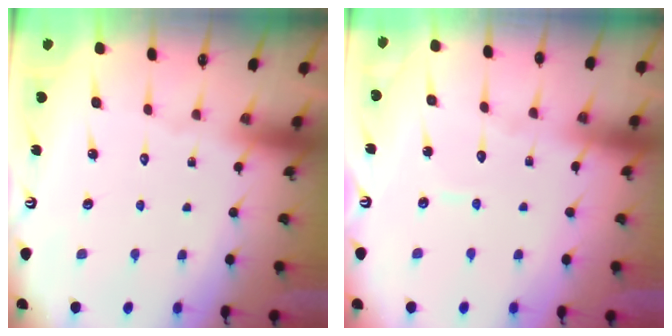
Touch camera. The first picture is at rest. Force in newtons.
{"total": 5.3, "press": 5.2, "slide": 0.5}